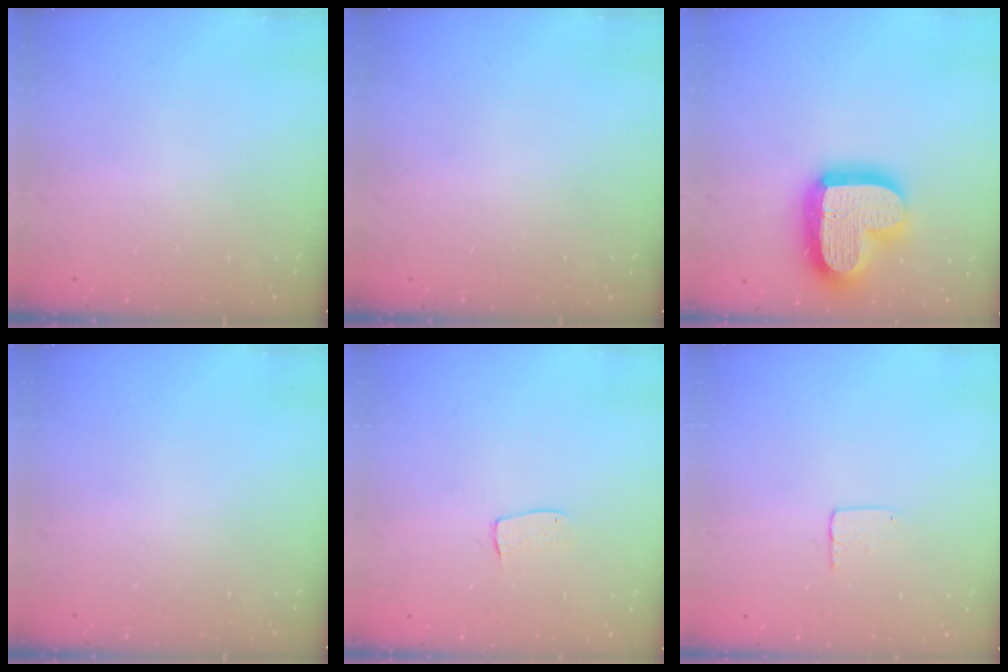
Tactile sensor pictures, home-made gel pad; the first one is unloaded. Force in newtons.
{"total": 0.0}
{"total": 21.5, "press": 21.4, "slide": 1.8}
{"total": 0.0}
{"total": 5.2, "press": 5.2, "slide": 0.3}
{"total": 3.6, "press": 3.6, "slide": 0.2}